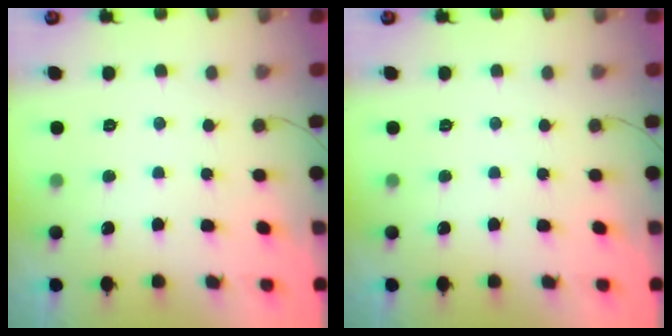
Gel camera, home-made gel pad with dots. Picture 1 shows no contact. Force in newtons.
{"total": 0.0}